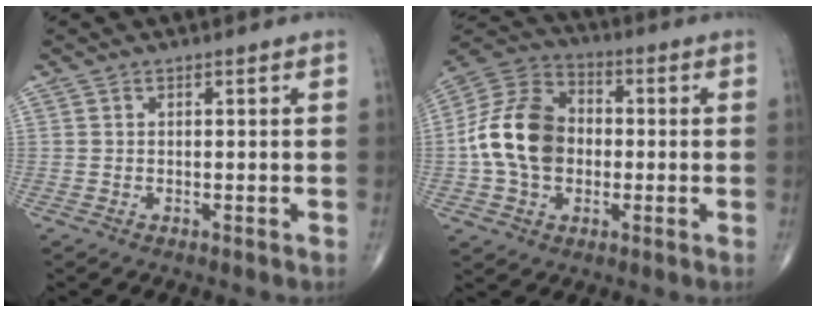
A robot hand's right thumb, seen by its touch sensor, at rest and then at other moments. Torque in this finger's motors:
{"motor_torque": [2.13, 2.08, 0.89, -0.80, 0.39]}